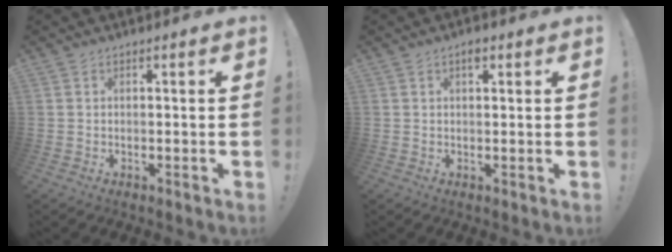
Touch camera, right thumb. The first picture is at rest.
{"total": 1.9, "force": [1.2, 1.0, 1.2], "torque": [-0.011, -0.004, 0.017]}